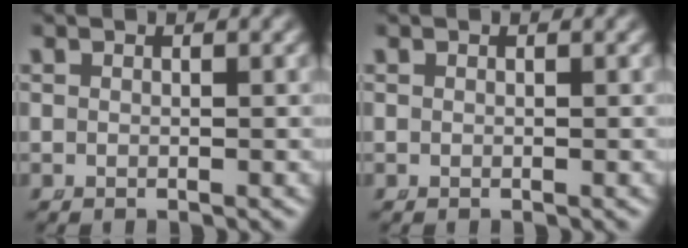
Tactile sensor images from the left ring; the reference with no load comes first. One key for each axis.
{"total": 0.0}